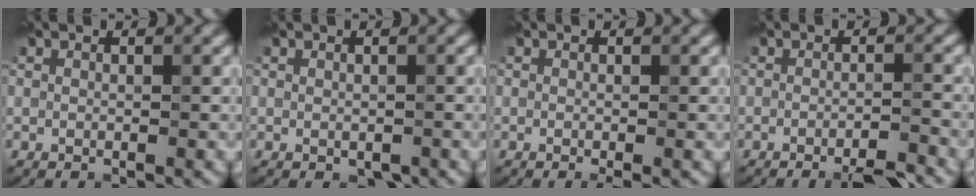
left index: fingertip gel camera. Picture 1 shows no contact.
{"total": 0.7, "force": [-0.2, 0.5, 0.3], "torque": [-0.006, -0.004, -0.001]}
{"total": 0.8, "force": [-0.3, 0.2, 0.8], "torque": [-0.010, -0.008, -0.005]}
{"total": 2.8, "force": [-2.0, 0.4, 1.9], "torque": [-0.022, -0.003, -0.039]}